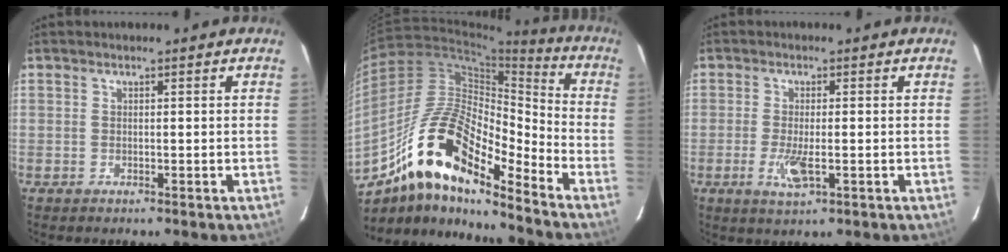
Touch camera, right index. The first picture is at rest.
{"total": 16.5, "force": [-10.3, 5.0, 11.8], "torque": [-0.220, 0.038, -0.178]}
{"total": 4.0, "force": [-1.2, 0.8, 3.7], "torque": [-0.081, -0.009, -0.019]}